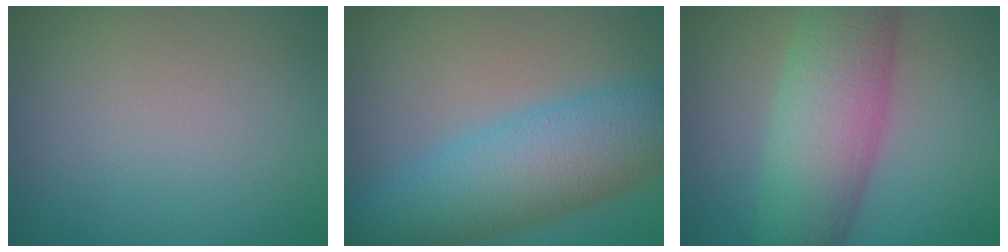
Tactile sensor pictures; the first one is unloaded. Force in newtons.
{"total": 7.9, "press": 7.9, "slide": 0.2}
{"total": 8.4, "press": 8.4, "slide": 0.1}